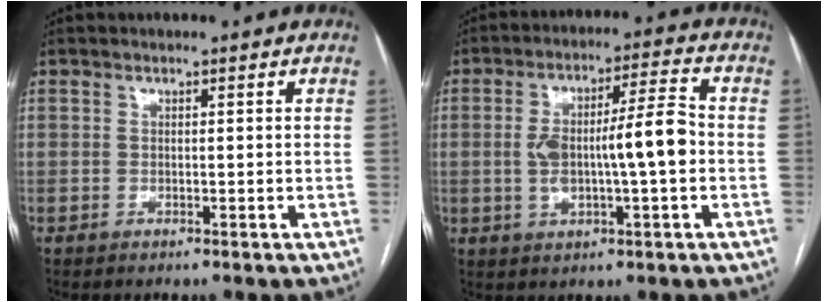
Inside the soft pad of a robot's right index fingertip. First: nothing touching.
{"total": 10.5, "force": [-0.7, 1.8, 10.3], "torque": [-0.184, 0.021, -0.010]}